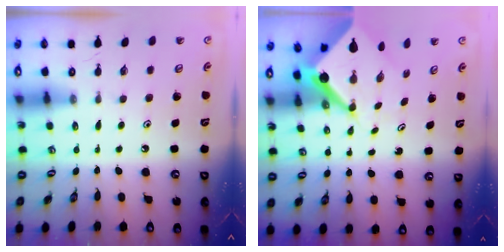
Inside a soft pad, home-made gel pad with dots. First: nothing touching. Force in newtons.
{"total": 6.5, "press": 6.5, "slide": 0.5}